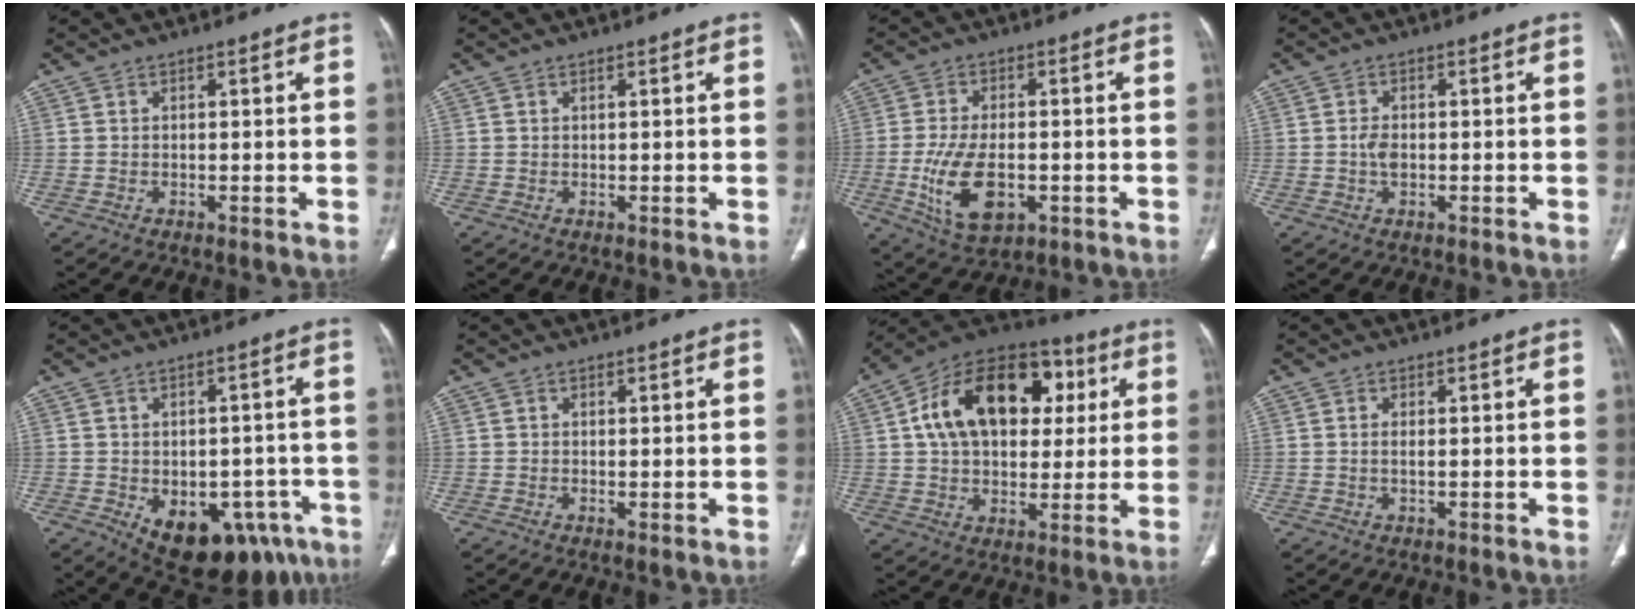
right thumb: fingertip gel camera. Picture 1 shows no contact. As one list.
[{"total": 0.0}, {"total": 11.9, "force": [-2.9, 6.4, 9.6], "torque": [-0.178, -0.001, -0.038]}, {"total": 2.4, "force": [-0.5, 1.5, 1.9], "torque": [-0.037, 0.004, -0.012]}, {"total": 17.4, "force": [-8.0, 10.4, 11.4], "torque": [-0.120, 0.026, -0.089]}, {"total": 0.5, "force": [0.0, 0.2, 0.5], "torque": [-0.015, -0.004, 0.002]}, {"total": 22.8, "force": [5.5, 15.0, 16.2], "torque": [-0.237, 0.019, 0.080]}, {"total": 1.2, "force": [0.2, 0.4, 1.1], "torque": [-0.027, 0.000, 0.006]}]